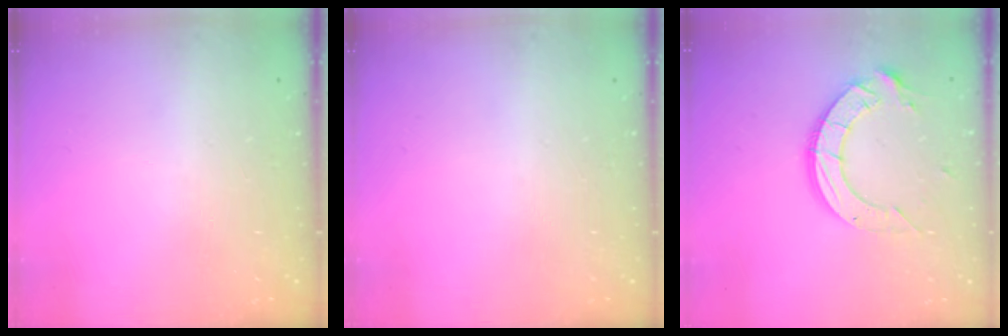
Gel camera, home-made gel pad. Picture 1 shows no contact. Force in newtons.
{"total": 0.0}
{"total": 12.9, "press": 12.8, "slide": 1.4}